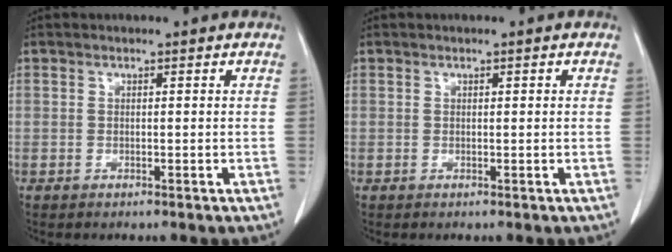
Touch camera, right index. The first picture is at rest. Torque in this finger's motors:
{"motor_torque": [-0.02, -0.03, 0.00, -0.01]}